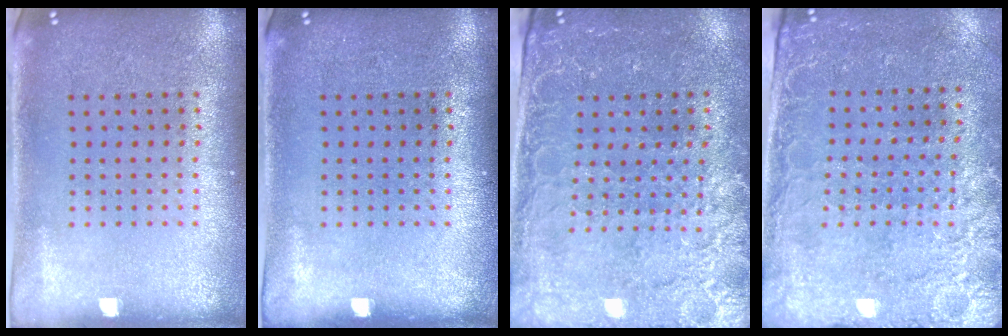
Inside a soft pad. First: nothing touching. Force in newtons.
{"total": 0.0}
{"total": 3.1, "press": 2.9, "slide": 1.0}
{"total": 2.6, "press": 2.4, "slide": 1.1}